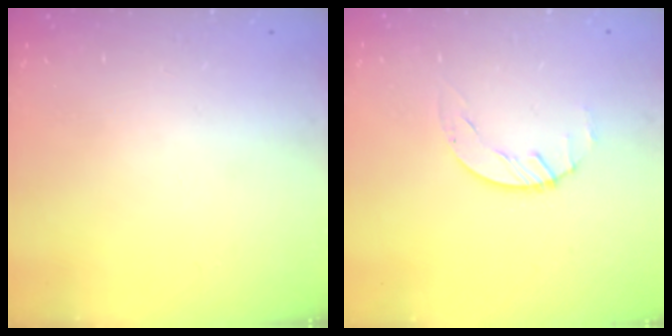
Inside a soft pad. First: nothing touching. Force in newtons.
{"total": 1.5, "press": 1.5, "slide": 0.2}